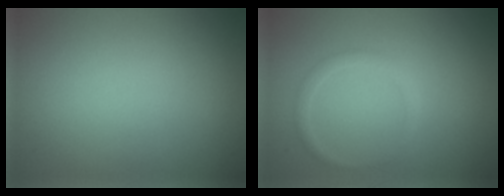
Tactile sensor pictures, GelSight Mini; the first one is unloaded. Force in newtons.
{"total": 1.2, "press": 1.2, "slide": 0.2}